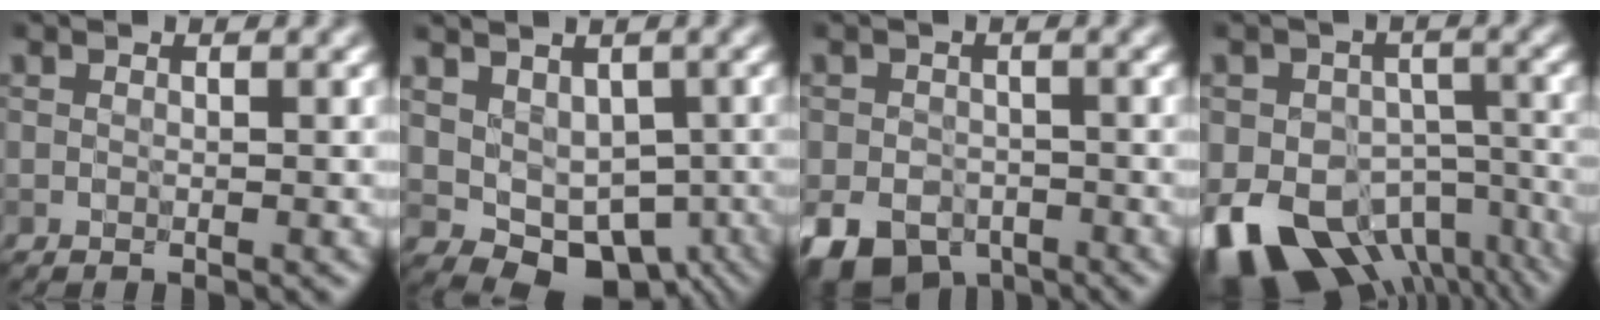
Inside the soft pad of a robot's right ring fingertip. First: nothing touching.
{"total": 5.8, "force": [-1.0, 4.6, 3.4], "torque": [-0.042, -0.011, 0.000]}
{"total": 6.4, "force": [-3.6, 4.5, 2.8], "torque": [-0.046, -0.021, -0.062]}
{"total": 13.9, "force": [-7.3, 9.3, 7.2], "torque": [-0.114, -0.038, -0.091]}